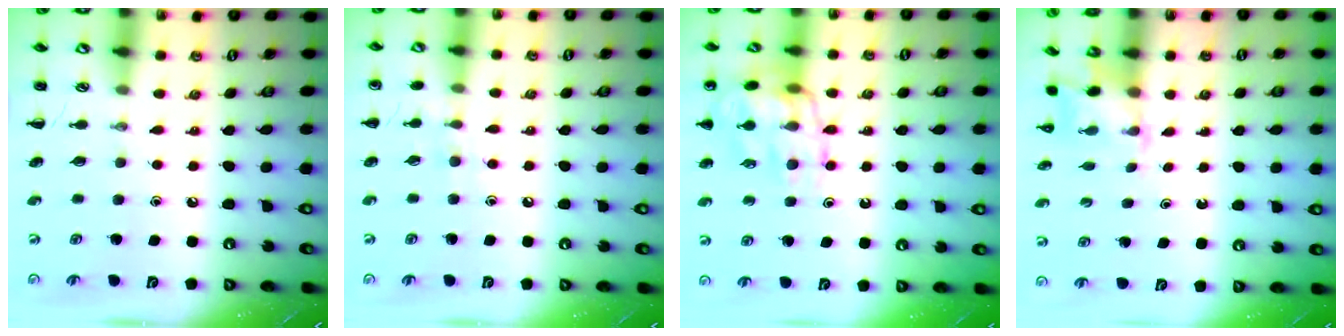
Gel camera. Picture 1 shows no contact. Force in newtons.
{"total": 5.8, "press": 5.5, "slide": 1.8}
{"total": 18.2, "press": 18.1, "slide": 2.5}
{"total": 1.9, "press": 1.8, "slide": 0.6}